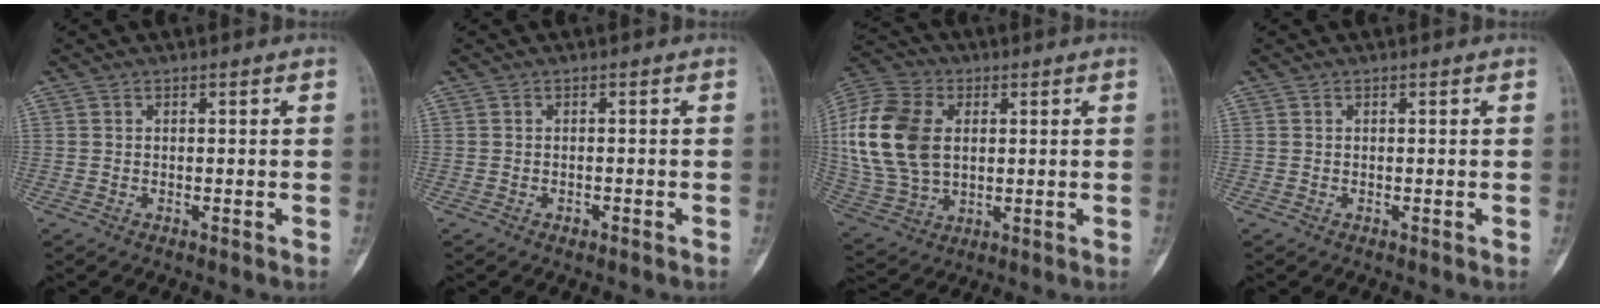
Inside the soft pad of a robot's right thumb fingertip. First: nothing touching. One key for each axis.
{"total": 0.9, "fx": -0.6, "fy": 0.5, "fz": 0.6, "tx": -0.010, "ty": 0.005, "tz": -0.007}
{"total": 18.3, "fx": 2.7, "fy": 12.4, "fz": 13.1, "tx": -0.265, "ty": 0.004, "tz": 0.056}
{"total": 0.0}